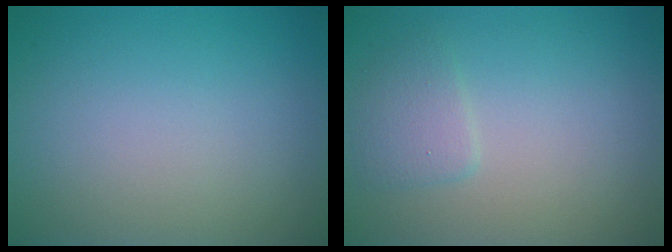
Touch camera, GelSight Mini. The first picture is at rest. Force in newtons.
{"total": 1.7, "press": 1.7, "slide": 0.0}